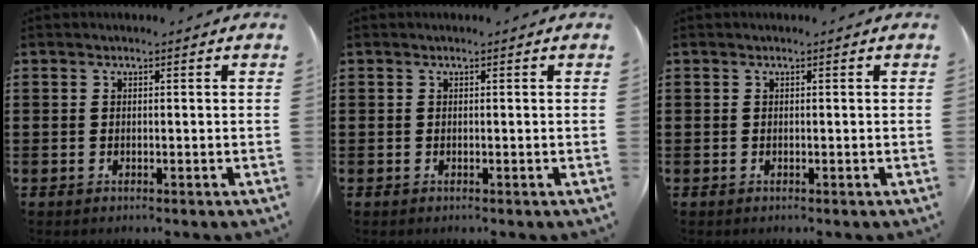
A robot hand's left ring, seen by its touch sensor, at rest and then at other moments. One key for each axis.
{"total": 0.0}
{"total": 0.0}